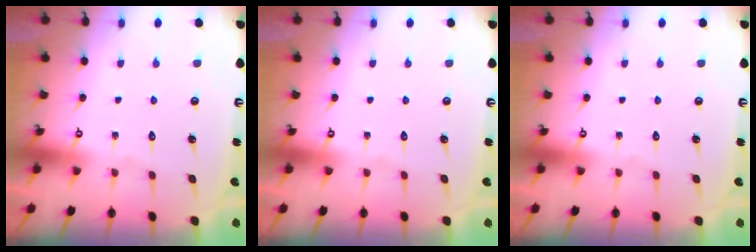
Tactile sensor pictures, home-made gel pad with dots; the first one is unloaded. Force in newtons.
{"total": 0.0}
{"total": 0.0}